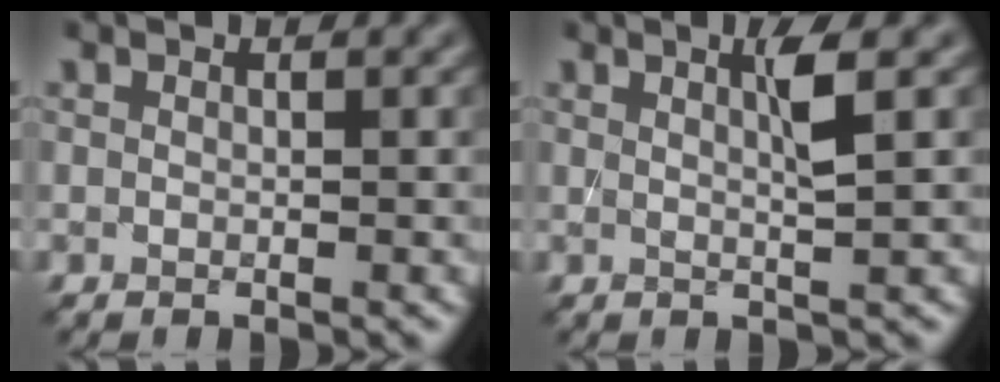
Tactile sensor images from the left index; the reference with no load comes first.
{"total": 2.5, "force": [0.8, 0.3, 2.3], "torque": [-0.037, 0.000, 0.010]}